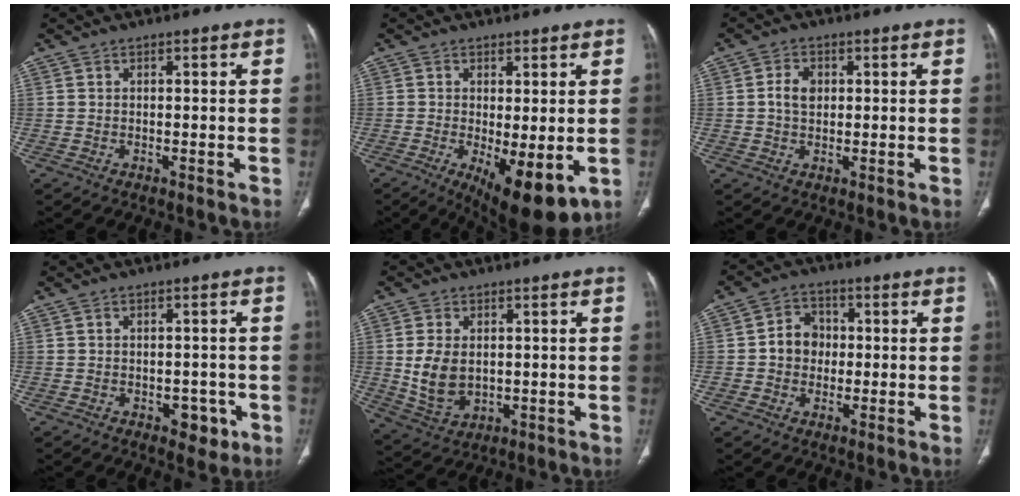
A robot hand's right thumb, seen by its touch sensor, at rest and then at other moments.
{"total": 11.4, "force": [-2.9, 4.3, 10.1], "torque": [-0.148, -0.024, -0.030]}
{"total": 3.8, "force": [0.5, 2.8, 2.6], "torque": [-0.043, 0.005, 0.008]}
{"total": 4.2, "force": [-1.7, 2.8, 2.5], "torque": [-0.010, 0.008, -0.017]}
{"total": 8.7, "force": [0.4, 5.9, 6.4], "torque": [-0.115, -0.009, 0.024]}
{"total": 6.3, "force": [-0.1, 5.5, 3.1], "torque": [-0.020, 0.015, -0.010]}